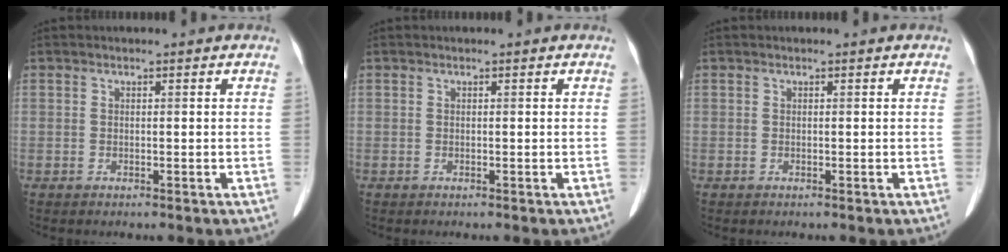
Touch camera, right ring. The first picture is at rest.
{"total": 0.0}
{"total": 0.0}